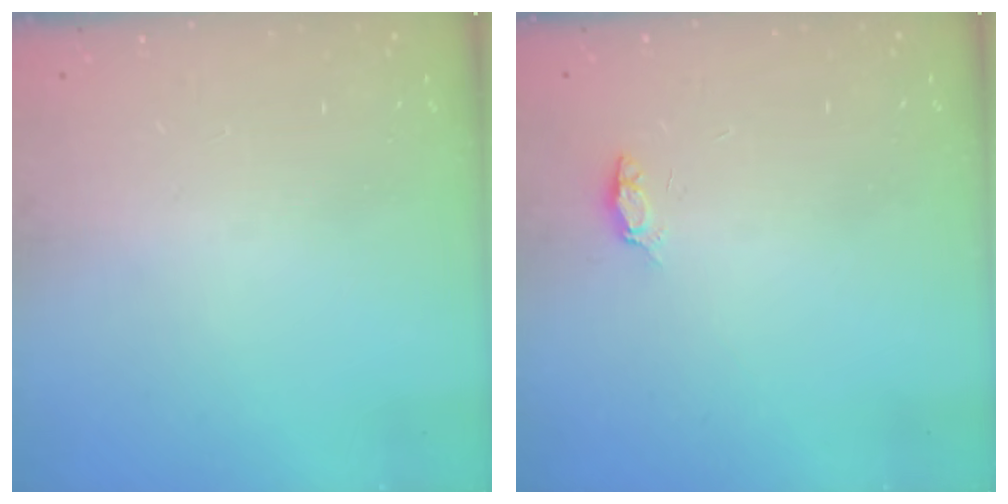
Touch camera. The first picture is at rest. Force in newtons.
{"total": 3.6, "press": 3.6, "slide": 0.4}